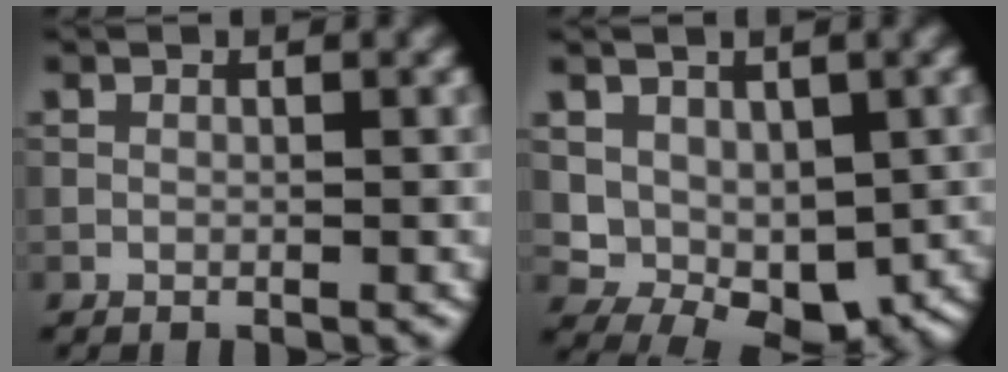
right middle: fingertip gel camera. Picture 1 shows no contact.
{"total": 4.9, "force": [0.5, 3.6, 3.3], "torque": [-0.058, -0.017, 0.017]}